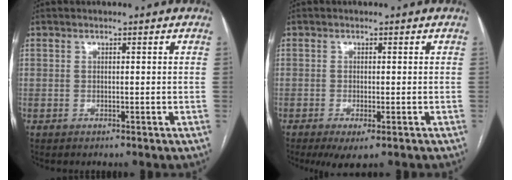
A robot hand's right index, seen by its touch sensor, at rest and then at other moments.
{"total": 3.8, "force": [-2.3, 0.9, 2.9], "torque": [-0.040, -0.009, -0.032]}